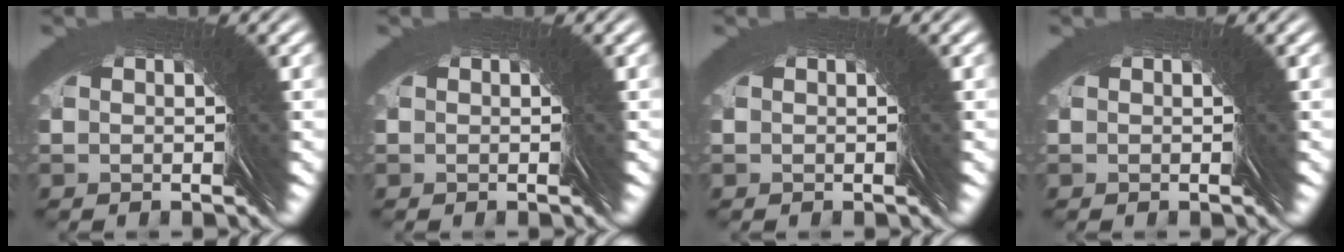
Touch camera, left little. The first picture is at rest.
{"total": 0.0}
{"total": 0.0}
{"total": 0.0}